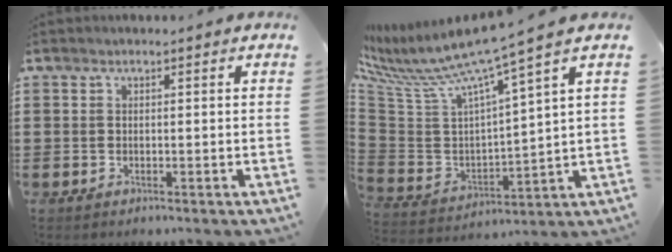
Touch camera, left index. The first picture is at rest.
{"total": 8.7, "force": [6.9, -0.4, 5.1], "torque": [-0.130, -0.058, 0.107]}